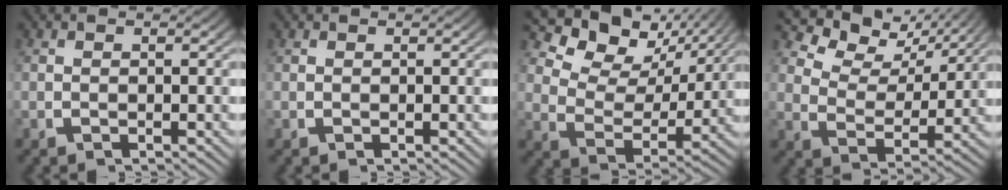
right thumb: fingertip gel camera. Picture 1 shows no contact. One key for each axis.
{"total": 0.0}
{"total": 8.1, "fx": 4.7, "fy": 4.3, "fz": 5.0, "tx": -0.079, "ty": 0.005, "tz": 0.072}
{"total": 6.2, "fx": 4.7, "fy": 2.5, "fz": 3.1, "tx": -0.053, "ty": 0.005, "tz": 0.079}